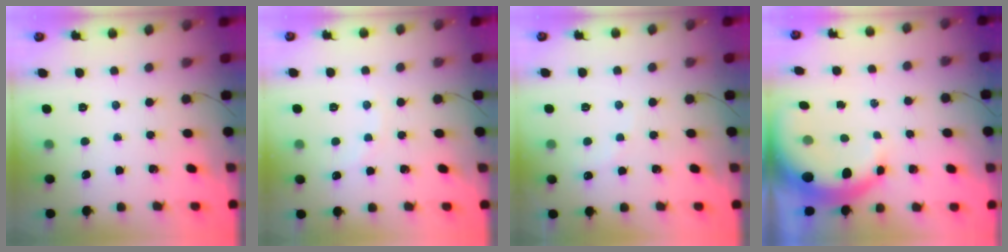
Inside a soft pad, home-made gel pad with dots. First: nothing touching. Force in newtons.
{"total": 3.9, "press": 3.7, "slide": 1.1}
{"total": 6.3, "press": 6.1, "slide": 1.3}
{"total": 9.0, "press": 8.9, "slide": 1.6}